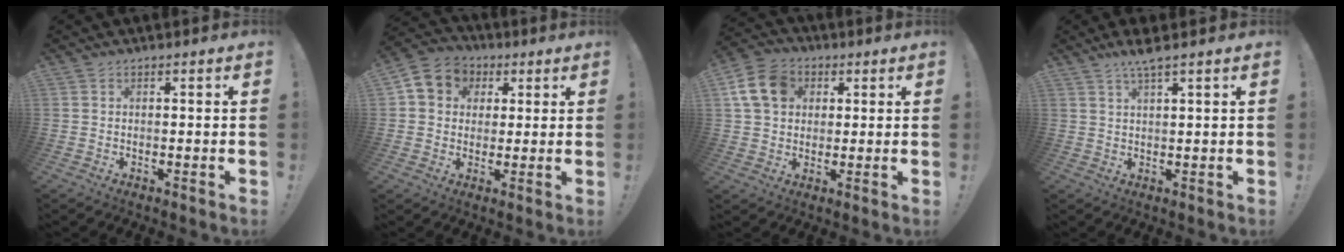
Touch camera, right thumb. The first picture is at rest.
{"total": 8.0, "force": [2.0, 7.1, 3.0], "torque": [-0.042, -0.002, 0.044]}
{"total": 12.9, "force": [3.9, 10.1, 6.9], "torque": [-0.113, -0.001, 0.081]}
{"total": 4.6, "force": [3.3, -0.1, 3.1], "torque": [-0.048, -0.017, 0.054]}